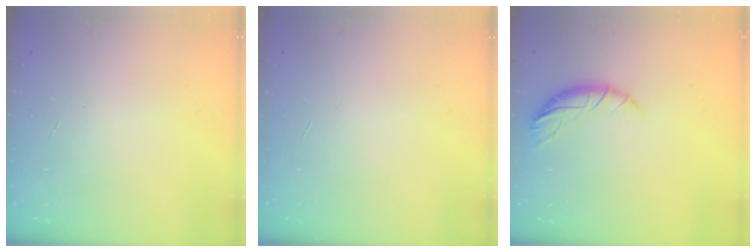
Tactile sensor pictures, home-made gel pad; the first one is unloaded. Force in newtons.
{"total": 0.0}
{"total": 9.2, "press": 9.1, "slide": 1.3}